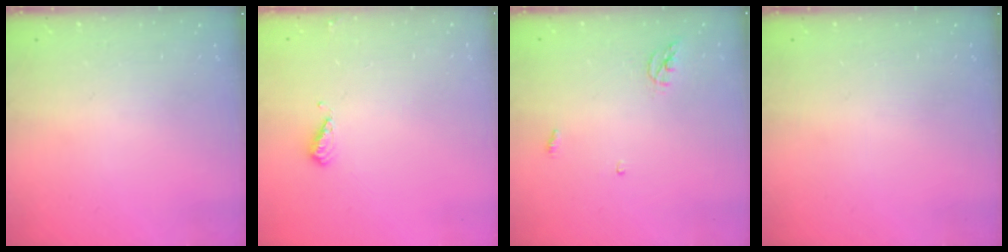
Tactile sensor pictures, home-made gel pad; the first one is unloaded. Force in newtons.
{"total": 4.5, "press": 4.4, "slide": 0.8}
{"total": 3.6, "press": 3.6, "slide": 0.3}
{"total": 0.0}